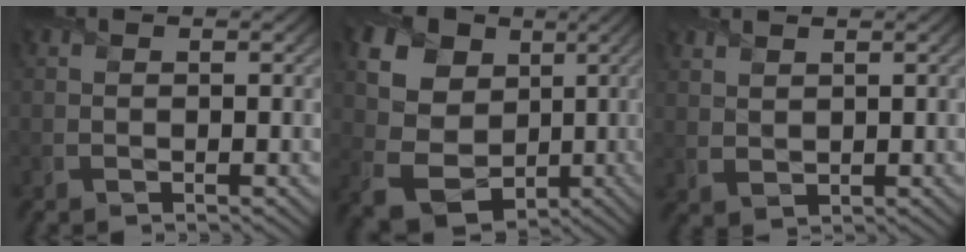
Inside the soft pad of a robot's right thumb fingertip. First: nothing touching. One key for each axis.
{"total": 16.7, "fx": 4.8, "fy": 13.4, "fz": 8.6, "tx": -0.226, "ty": 0.026, "tz": 0.088}
{"total": 2.3, "fx": 1.8, "fy": 1.1, "fz": 0.9, "tx": -0.025, "ty": -0.001, "tz": 0.044}